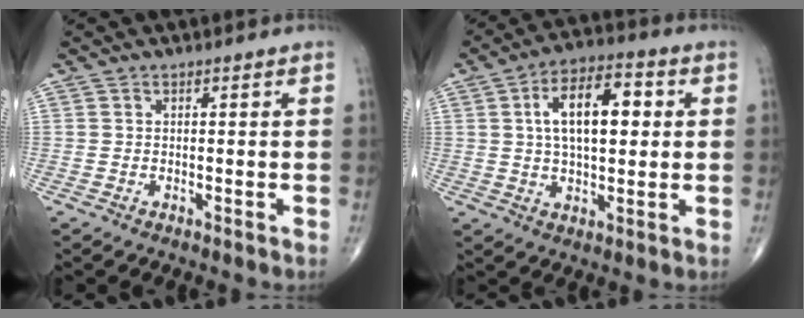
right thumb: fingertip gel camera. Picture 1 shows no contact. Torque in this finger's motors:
{"motor_torque": [0.34, 3.03, 1.60, 0.30, 0.39]}